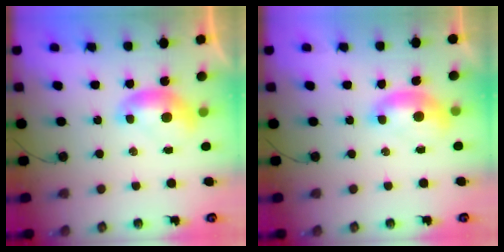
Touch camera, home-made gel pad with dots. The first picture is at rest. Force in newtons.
{"total": 1.9, "press": 1.7, "slide": 0.6}